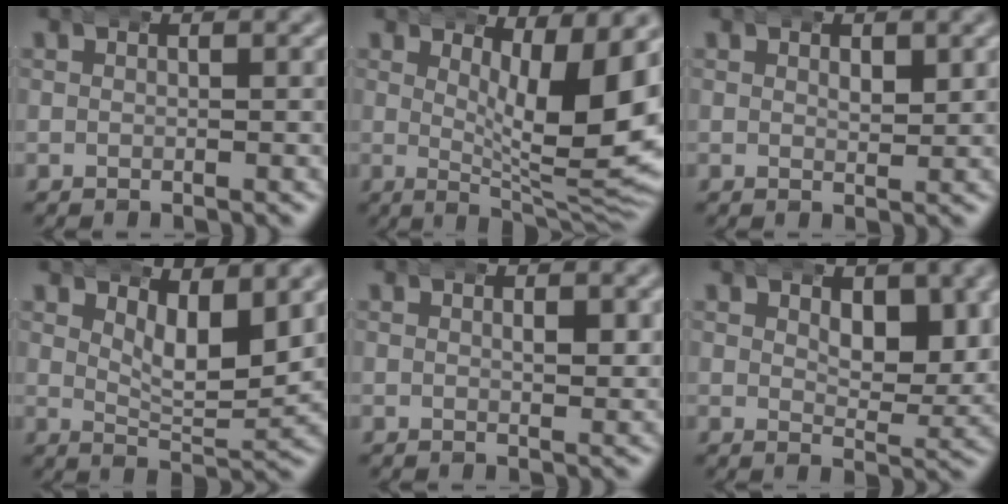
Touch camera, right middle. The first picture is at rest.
{"total": 11.1, "force": [1.4, 3.4, 10.5], "torque": [-0.134, -0.020, 0.036]}
{"total": 1.2, "force": [0.7, 0.6, 0.8], "torque": [-0.009, -0.005, 0.012]}
{"total": 4.9, "force": [2.6, 1.5, 4.0], "torque": [-0.060, -0.019, 0.046]}
{"total": 1.6, "force": [0.5, 0.7, 1.3], "torque": [-0.015, 0.000, 0.003]}
{"total": 4.2, "force": [2.0, 2.1, 3.0], "torque": [-0.048, -0.021, 0.035]}